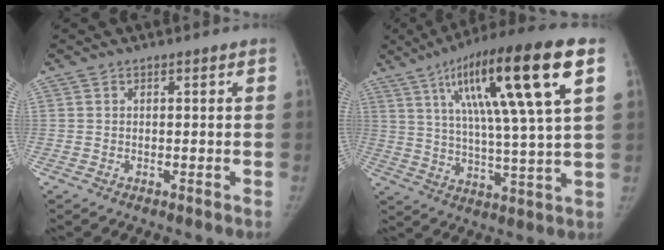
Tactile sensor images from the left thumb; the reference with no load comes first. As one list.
[{"total": 23.0, "force": [9.5, 3.4, 20.7], "torque": [-0.339, -0.009, 0.147]}]